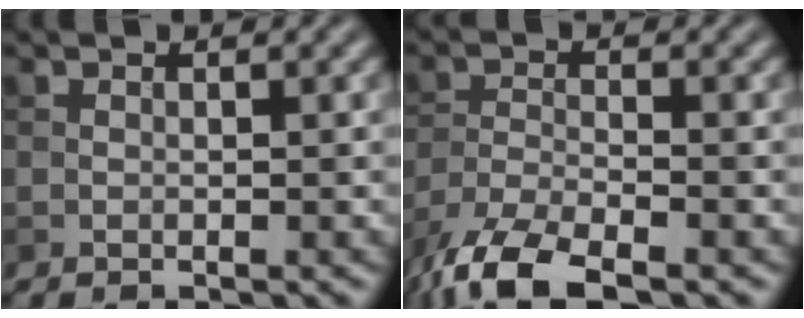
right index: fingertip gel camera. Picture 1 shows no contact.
{"total": 7.7, "force": [-5.7, 2.2, 4.6], "torque": [-0.091, -0.016, -0.118]}